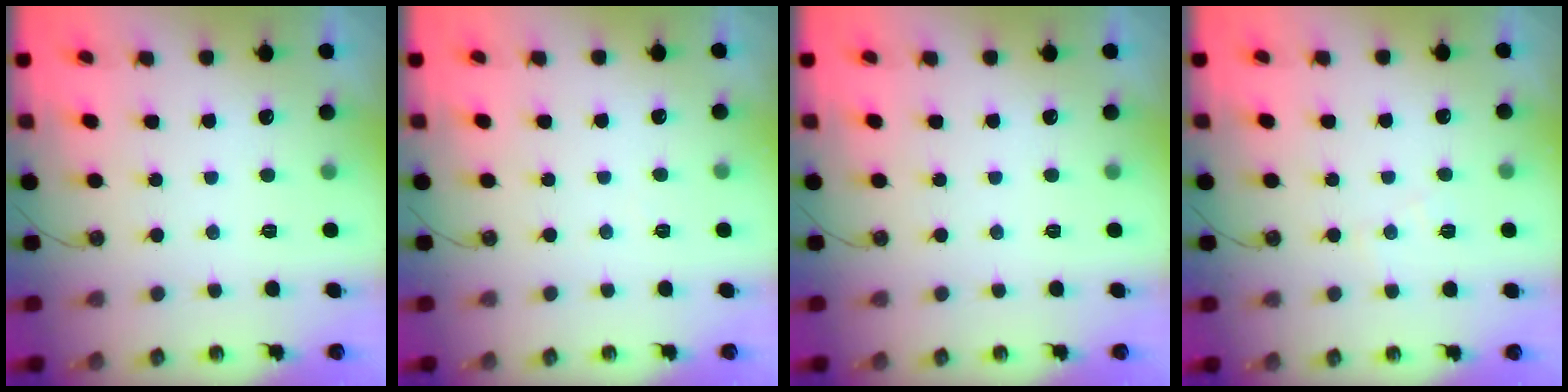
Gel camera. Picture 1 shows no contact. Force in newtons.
{"total": 2.6, "press": 2.6, "slide": 0.5}
{"total": 0.0}
{"total": 6.6, "press": 6.5, "slide": 0.9}